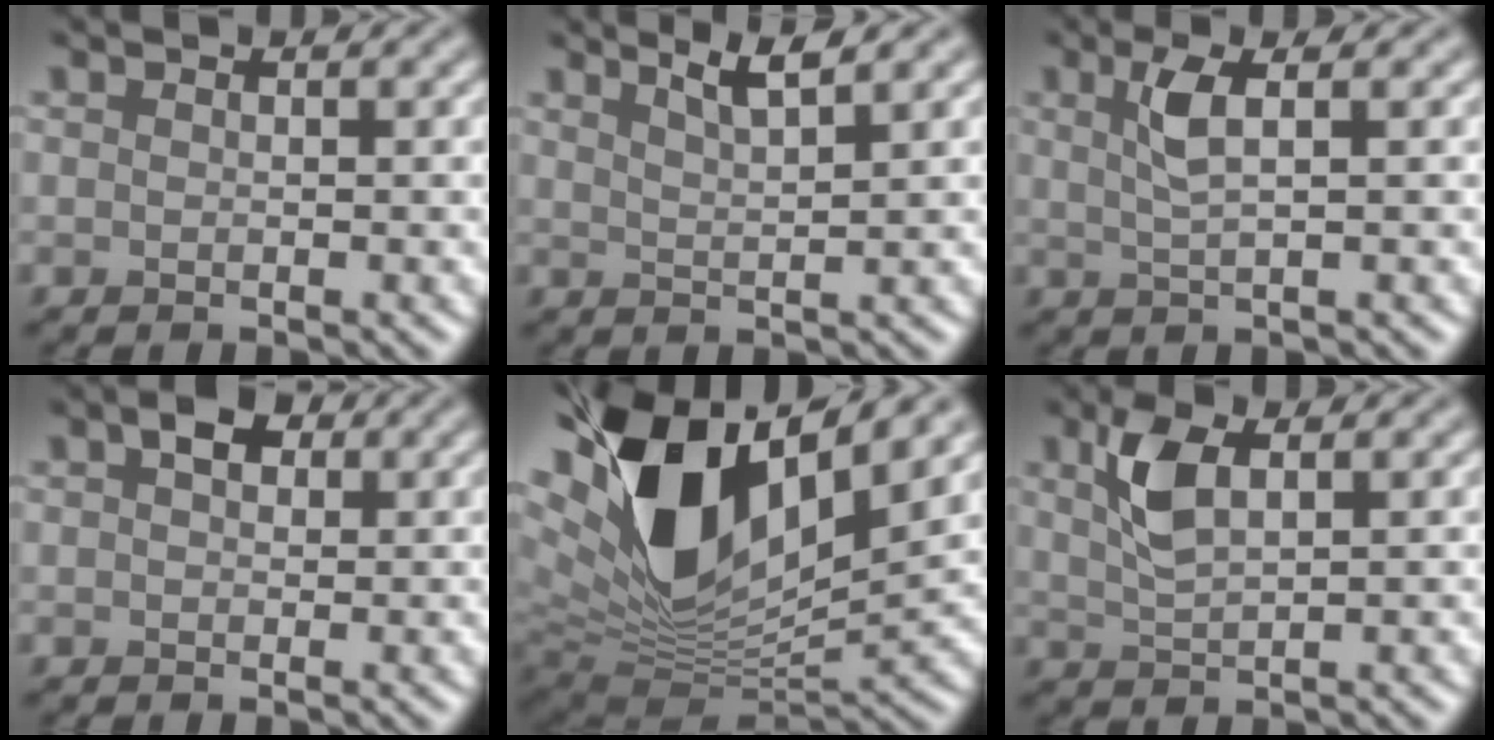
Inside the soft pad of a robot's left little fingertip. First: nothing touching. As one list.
[{"total": 2.6, "force": [1.9, 0.4, 1.7], "torque": [-0.018, 0.008, 0.033]}, {"total": 2.8, "force": [0.9, 0.7, 2.5], "torque": [-0.049, 0.002, 0.019]}, {"total": 2.2, "force": [0.8, 1.5, 1.4], "torque": [-0.022, 0.007, 0.008]}, {"total": 15.8, "force": [5.9, 8.0, 12.2], "torque": [-0.259, 0.009, 0.107]}, {"total": 3.7, "force": [1.5, 1.6, 3.0], "torque": [-0.071, 0.007, 0.033]}]